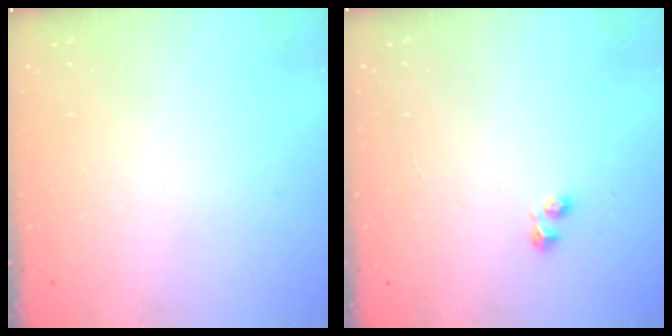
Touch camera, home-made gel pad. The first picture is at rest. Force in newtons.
{"total": 1.7, "press": 1.6, "slide": 0.6}